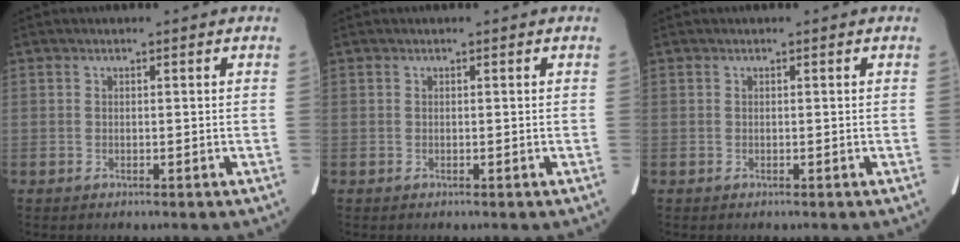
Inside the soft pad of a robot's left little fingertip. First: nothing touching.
{"total": 0.0}
{"total": 0.0}